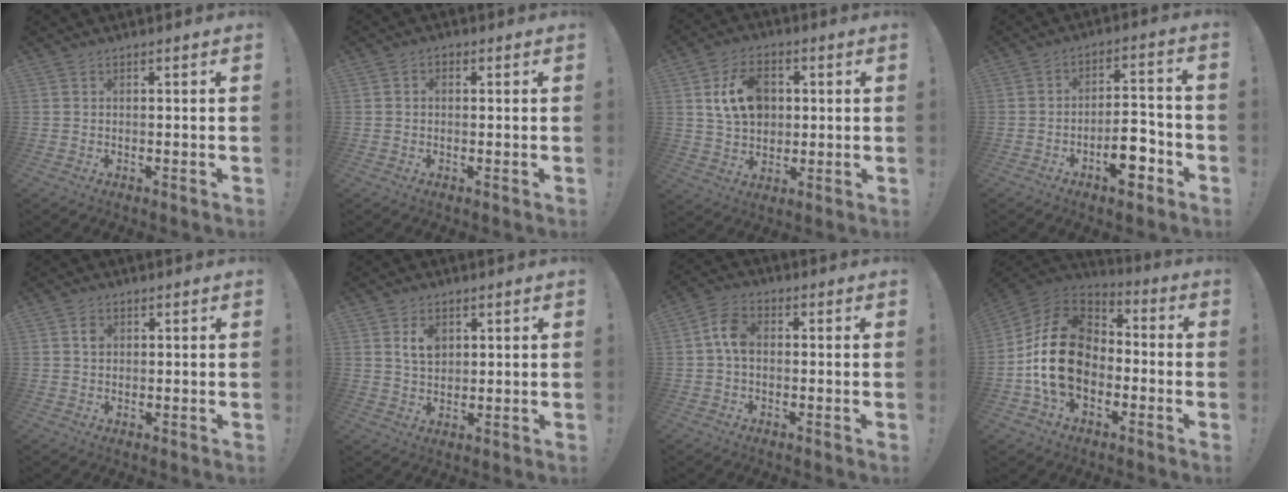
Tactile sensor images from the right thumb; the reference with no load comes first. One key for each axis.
{"total": 1.5, "fx": -0.5, "fy": 1.2, "fz": 0.7, "tx": -0.004, "ty": 0.002, "tz": -0.012}
{"total": 12.7, "fx": 2.8, "fy": 9.6, "fz": 7.8, "tx": -0.120, "ty": 0.004, "tz": 0.057}
{"total": 9.9, "fx": -4.9, "fy": 4.9, "fz": 7.1, "tx": -0.088, "ty": 0.034, "tz": -0.083}
{"total": 1.8, "fx": 0.3, "fy": 1.6, "fz": 0.9, "tx": 0.004, "ty": -0.005, "tz": -0.001}
{"total": 5.9, "fx": 2.2, "fy": 4.1, "fz": 3.6, "tx": -0.052, "ty": -0.004, "tz": 0.038}
{"total": 7.1, "fx": -0.1, "fy": 4.8, "fz": 5.2, "tx": -0.099, "ty": 0.015, "tz": 0.000}
{"total": 20.7, "fx": -2.0, "fy": 15.2, "fz": 13.9, "tx": -0.253, "ty": 0.033, "tz": -0.025}